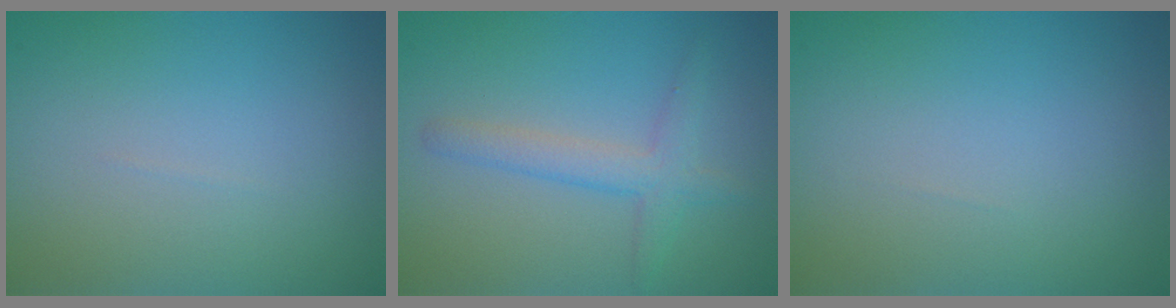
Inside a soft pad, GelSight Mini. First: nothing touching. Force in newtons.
{"total": 2.7, "press": 2.7, "slide": 0.2}
{"total": 0.0}